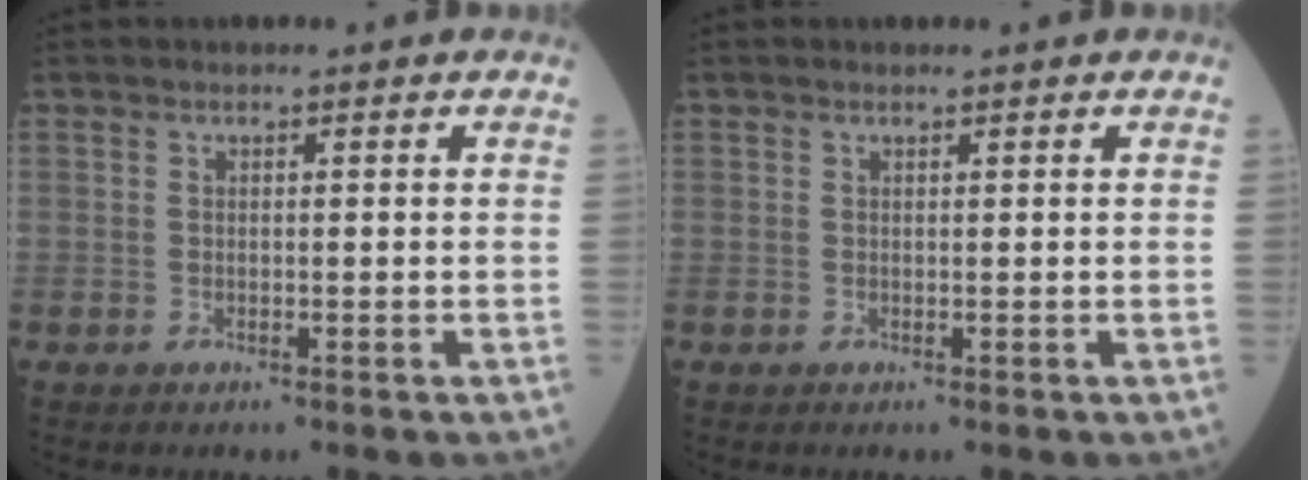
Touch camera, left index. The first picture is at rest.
{"total": 0.0}